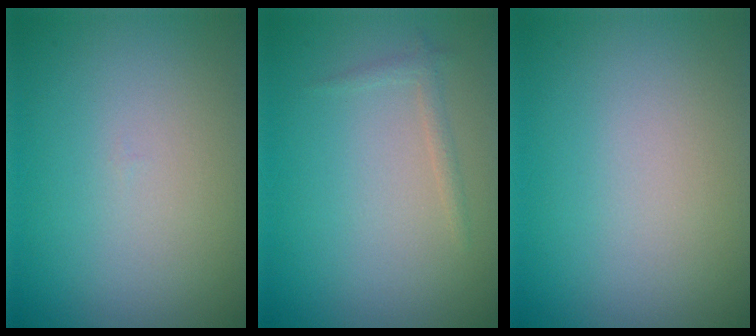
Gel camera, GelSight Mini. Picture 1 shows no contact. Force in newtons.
{"total": 1.0, "press": 1.0, "slide": 0.0}
{"total": 0.0}